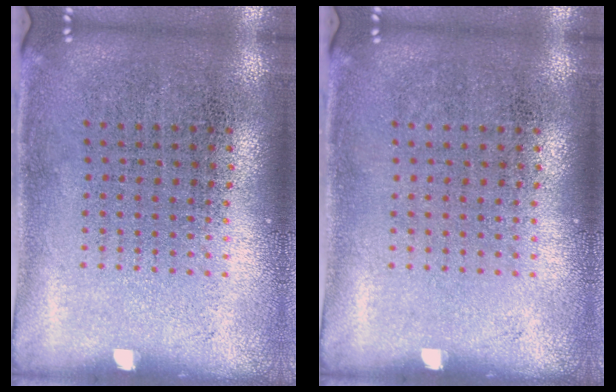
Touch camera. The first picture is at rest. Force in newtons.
{"total": 0.0}